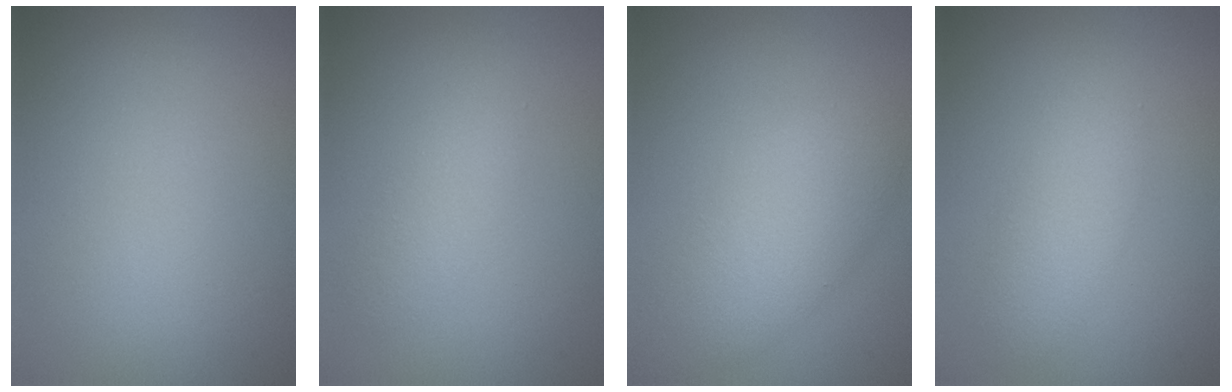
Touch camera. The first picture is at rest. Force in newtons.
{"total": 2.0, "press": 2.0, "slide": 0.1}
{"total": 4.6, "press": 4.6, "slide": 0.2}
{"total": 2.7, "press": 2.7, "slide": 0.1}